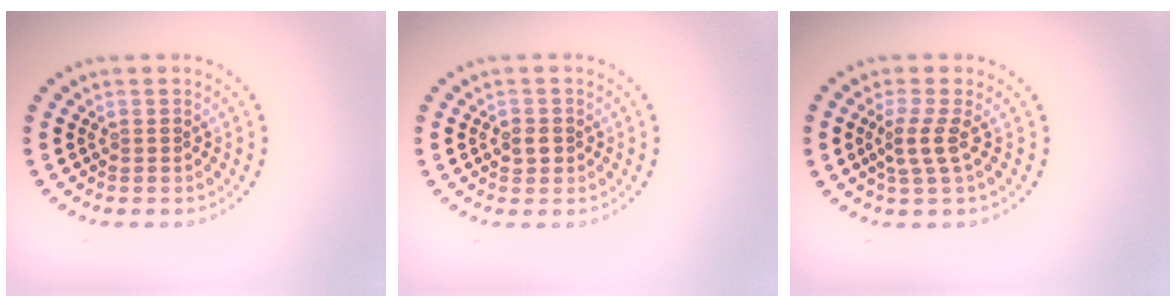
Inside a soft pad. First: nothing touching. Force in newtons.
{"total": 1.4, "press": 1.3, "slide": 0.4}
{"total": 2.1, "press": 1.5, "slide": 1.4}